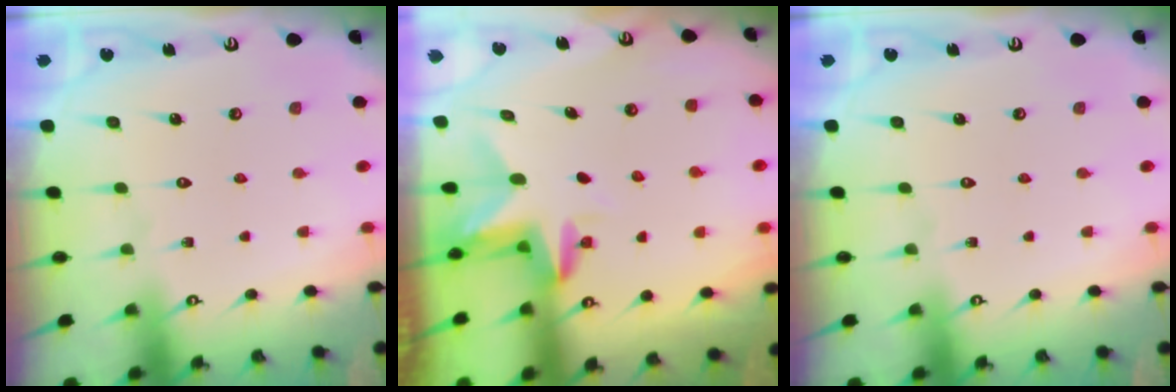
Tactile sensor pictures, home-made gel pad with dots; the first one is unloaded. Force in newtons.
{"total": 3.1, "press": 3.1, "slide": 0.2}
{"total": 0.0}